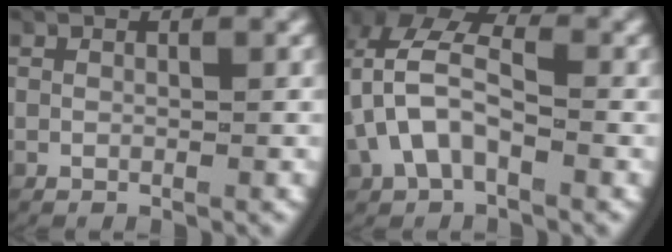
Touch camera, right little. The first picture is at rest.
{"total": 7.5, "force": [1.3, 5.5, 4.9], "torque": [-0.102, 0.005, 0.011]}